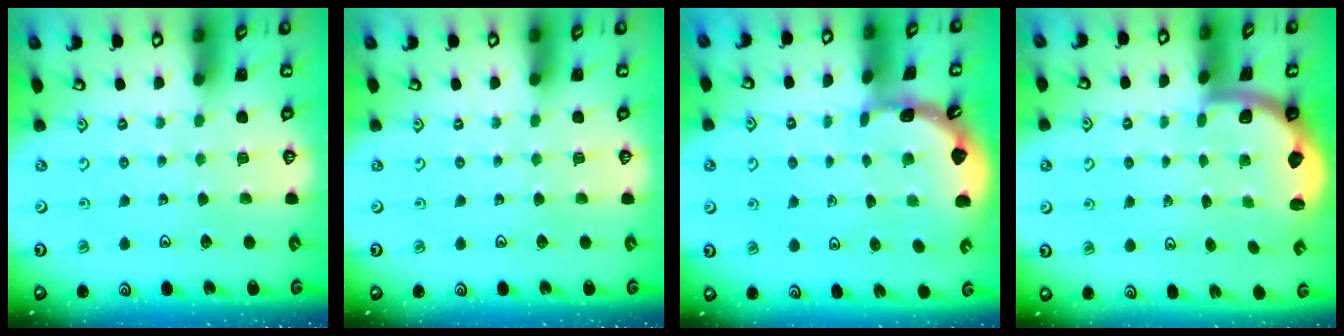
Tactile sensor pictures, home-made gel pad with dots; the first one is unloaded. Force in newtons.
{"total": 0.0}
{"total": 1.6, "press": 1.6, "slide": 0.2}
{"total": 2.0, "press": 1.9, "slide": 0.5}